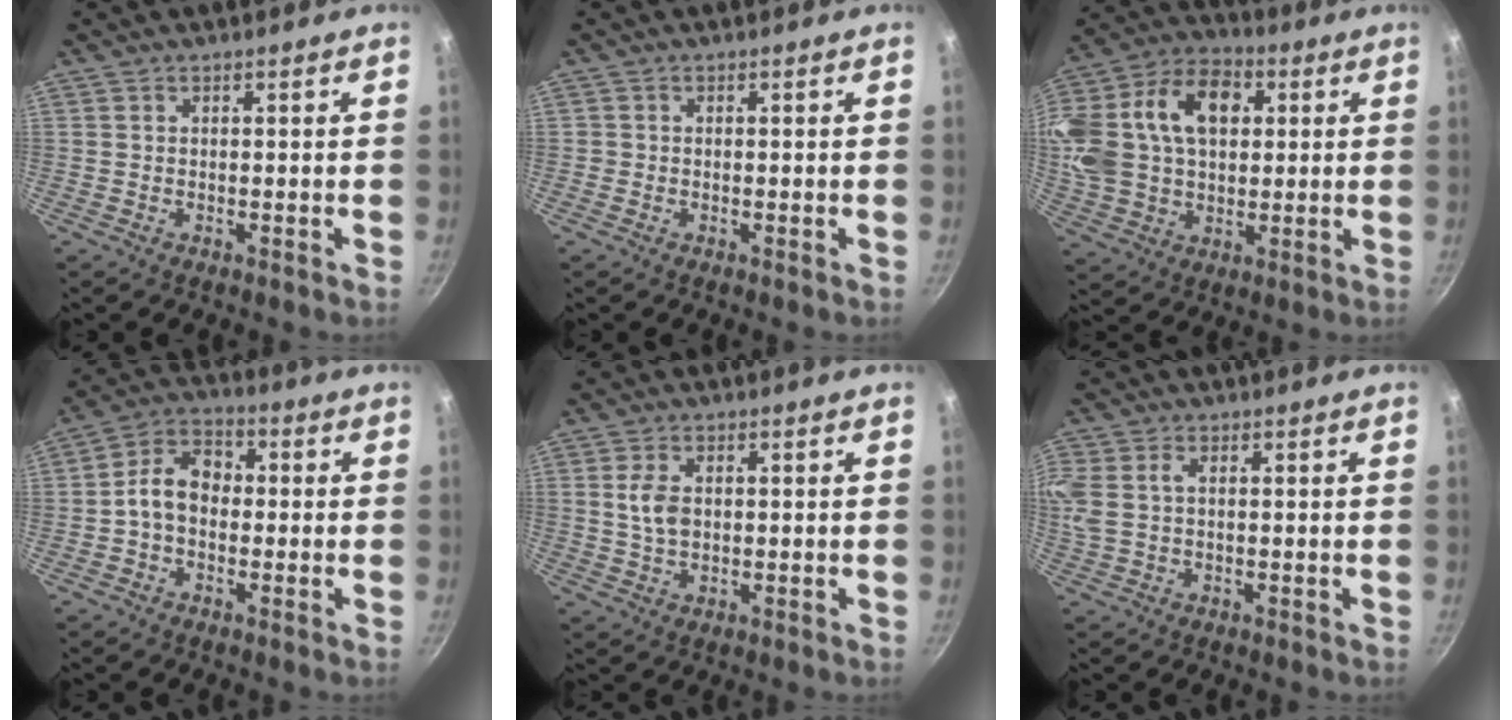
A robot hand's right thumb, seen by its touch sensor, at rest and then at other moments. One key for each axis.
{"total": 0.6, "fx": -0.1, "fy": 0.6, "fz": 0.1, "tx": 0.001, "ty": 0.001, "tz": -0.005}
{"total": 26.1, "fx": 6.1, "fy": 18.1, "fz": 17.8, "tx": -0.372, "ty": 0.035, "tz": 0.101}
{"total": 8.3, "fx": -0.6, "fy": 6.1, "fz": 5.6, "tx": -0.072, "ty": 0.030, "tz": -0.031}
{"total": 4.9, "fx": 0.6, "fy": 3.1, "fz": 3.7, "tx": -0.066, "ty": 0.003, "tz": 0.012}
{"total": 7.7, "fx": 1.4, "fy": 5.0, "fz": 5.7, "tx": -0.128, "ty": 0.012, "tz": 0.024}